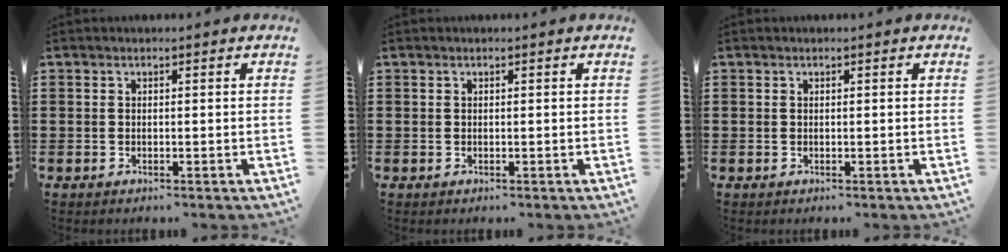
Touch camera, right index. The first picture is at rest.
{"total": 0.0}
{"total": 0.0}